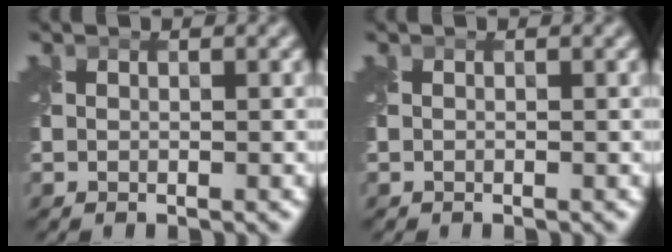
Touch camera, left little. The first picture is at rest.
{"total": 0.0}